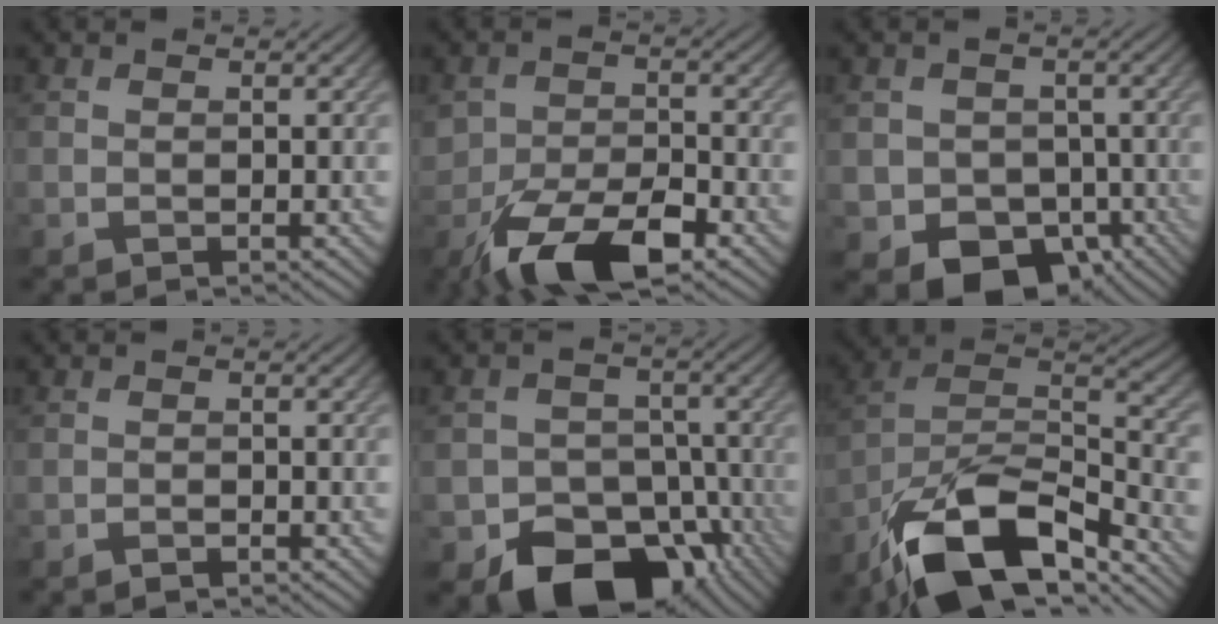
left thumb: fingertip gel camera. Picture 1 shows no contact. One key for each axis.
{"total": 9.6, "fx": -5.8, "fy": 4.3, "fz": 6.4, "tx": -0.120, "ty": -0.012, "tz": -0.106}
{"total": 7.4, "fx": -3.4, "fy": 5.7, "fz": 3.2, "tx": -0.058, "ty": -0.024, "tz": -0.059}
{"total": 1.0, "fx": -0.8, "fy": 0.2, "fz": 0.6, "tx": -0.010, "ty": 0.000, "tz": -0.015}
{"total": 12.4, "fx": -7.4, "fy": 8.2, "fz": 5.6, "tx": -0.075, "ty": -0.023, "tz": -0.119}
{"total": 16.8, "fx": -11.7, "fy": 6.5, "fz": 10.2, "tx": -0.222, "ty": -0.023, "tz": -0.202}